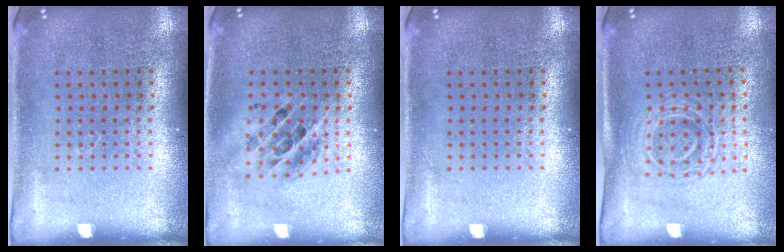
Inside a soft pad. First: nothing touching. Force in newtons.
{"total": 1.5, "press": 1.3, "slide": 0.7}
{"total": 0.0}
{"total": 1.6, "press": 1.4, "slide": 0.7}